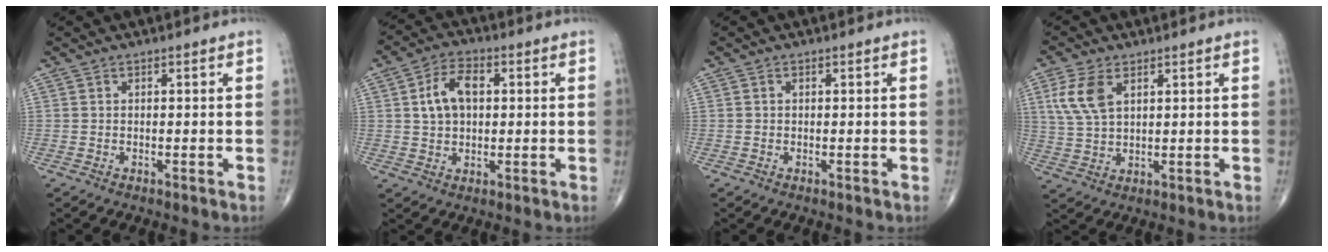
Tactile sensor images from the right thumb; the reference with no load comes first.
{"total": 8.1, "force": [1.5, 5.1, 6.1], "torque": [-0.100, 0.011, 0.025]}
{"total": 0.0}
{"total": 7.5, "force": [3.0, 4.0, 5.5], "torque": [-0.122, -0.001, 0.065]}